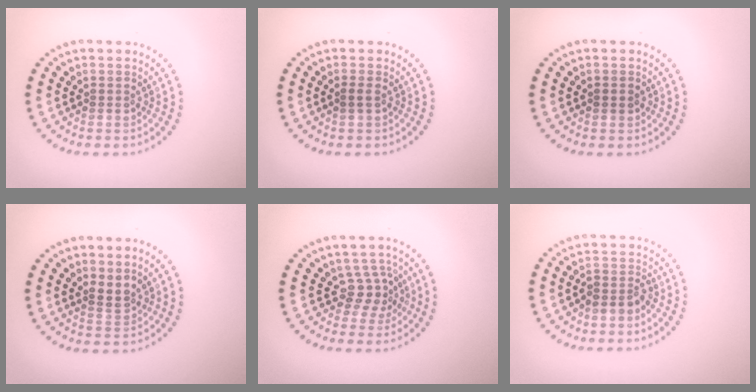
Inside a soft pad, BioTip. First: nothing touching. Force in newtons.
{"total": 0.7, "press": 0.7, "slide": 0.2}
{"total": 1.0, "press": 1.0, "slide": 0.1}
{"total": 1.6, "press": 1.2, "slide": 1.1}
{"total": 2.3, "press": 1.5, "slide": 1.8}
{"total": 2.0, "press": 1.7, "slide": 1.0}